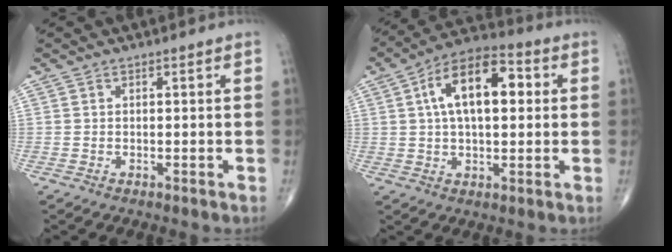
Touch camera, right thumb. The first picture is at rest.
{"total": 14.7, "force": [3.0, 7.5, 12.3], "torque": [-0.191, 0.026, 0.041]}